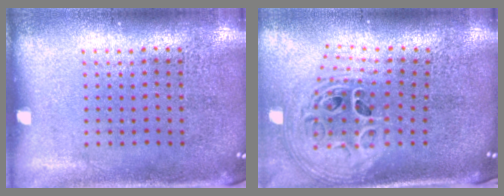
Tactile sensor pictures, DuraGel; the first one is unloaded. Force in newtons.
{"total": 3.0, "press": 2.1, "slide": 2.1}